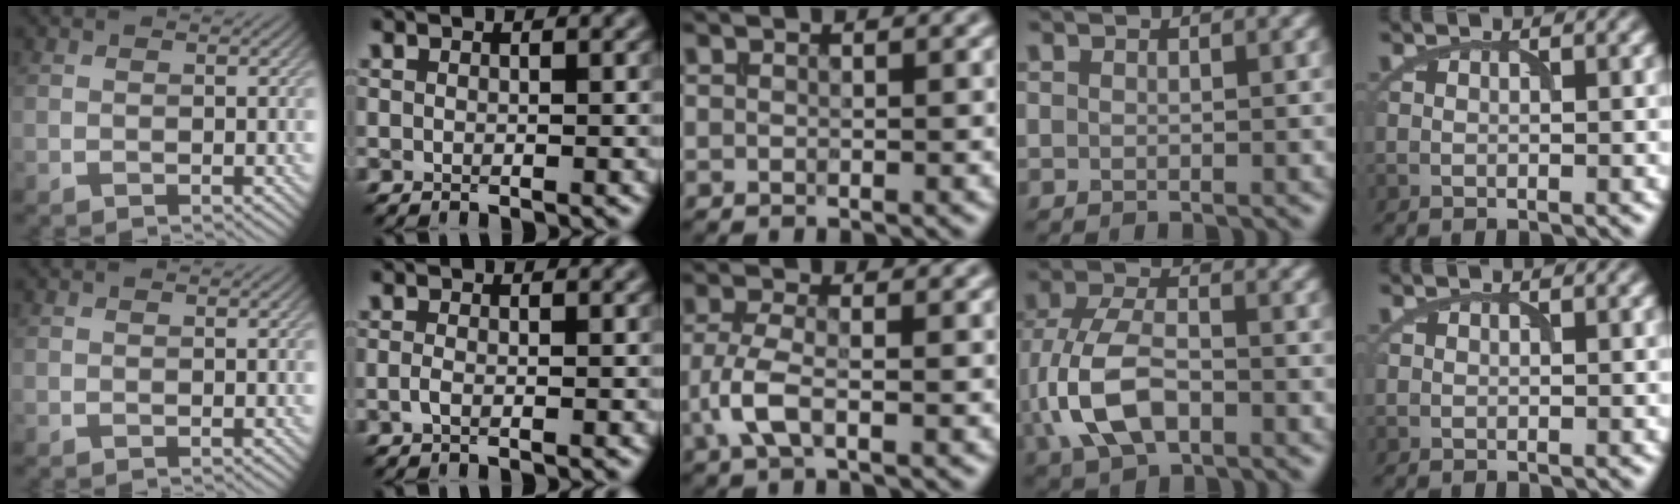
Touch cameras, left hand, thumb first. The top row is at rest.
{"index": {"total": 0.8, "force": [-0.3, 0.3, 0.7], "torque": [-0.017, -0.002, -0.009]}, "middle": {"total": 3.3, "force": [-1.1, 1.4, 2.8], "torque": [-0.068, 0.001, -0.030]}, "ring": {"total": 7.1, "force": [-1.7, 4.1, 5.5], "torque": [-0.129, -0.001, -0.038]}}